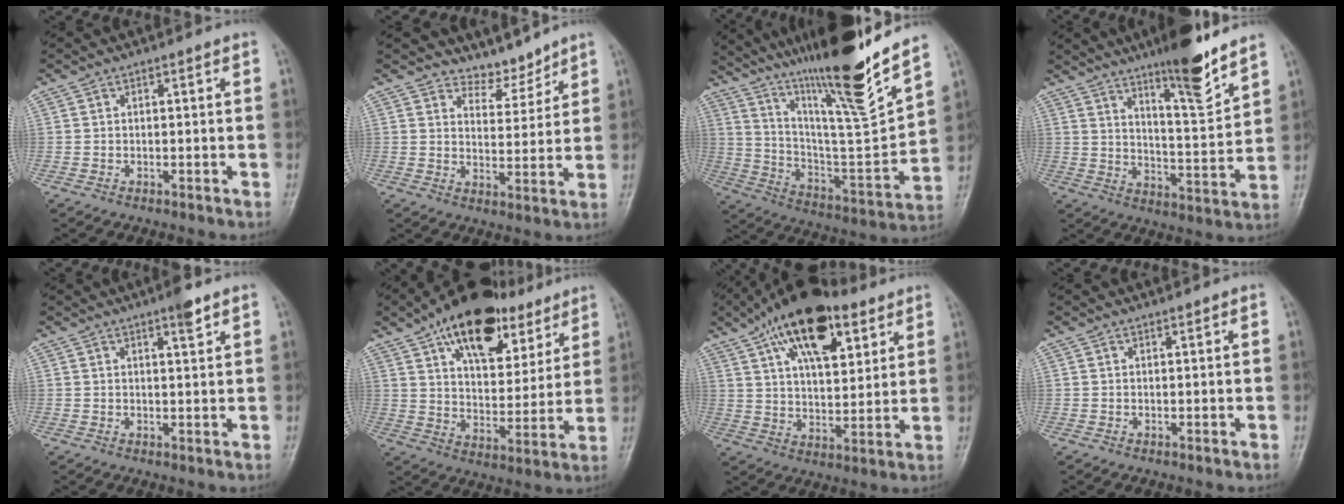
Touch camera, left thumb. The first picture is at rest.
{"total": 5.1, "force": [4.8, 1.7, 0.0], "torque": [0.022, -0.049, 0.088]}
{"total": 26.0, "force": [19.1, 2.2, 17.5], "torque": [-0.261, -0.089, 0.325]}
{"total": 13.0, "force": [9.6, 1.9, 8.6], "torque": [-0.117, -0.072, 0.156]}
{"total": 3.2, "force": [2.2, 0.4, 2.3], "torque": [-0.033, -0.012, 0.033]}
{"total": 21.5, "force": [12.6, 11.1, 13.3], "torque": [-0.162, -0.033, 0.202]}
{"total": 18.5, "force": [9.9, 8.8, 12.9], "torque": [-0.182, -0.026, 0.165]}
{"total": 0.5, "force": [0.5, 0.0, 0.1], "torque": [-0.003, -0.005, 0.008]}